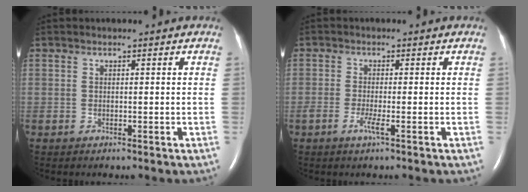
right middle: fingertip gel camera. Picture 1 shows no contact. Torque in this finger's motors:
{"motor_torque": [0.56, -0.28, 0.30, 0.09]}